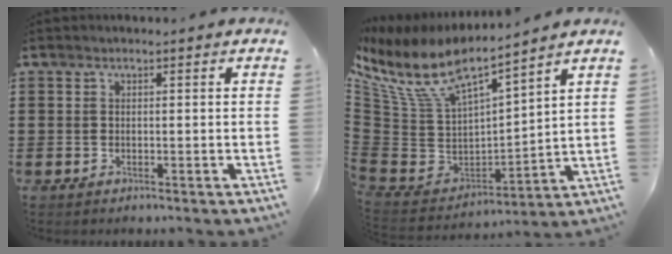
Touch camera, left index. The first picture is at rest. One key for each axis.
{"total": 9.0, "fx": 6.4, "fy": 3.1, "fz": 5.4, "tx": -0.145, "ty": -0.052, "tz": 0.108}